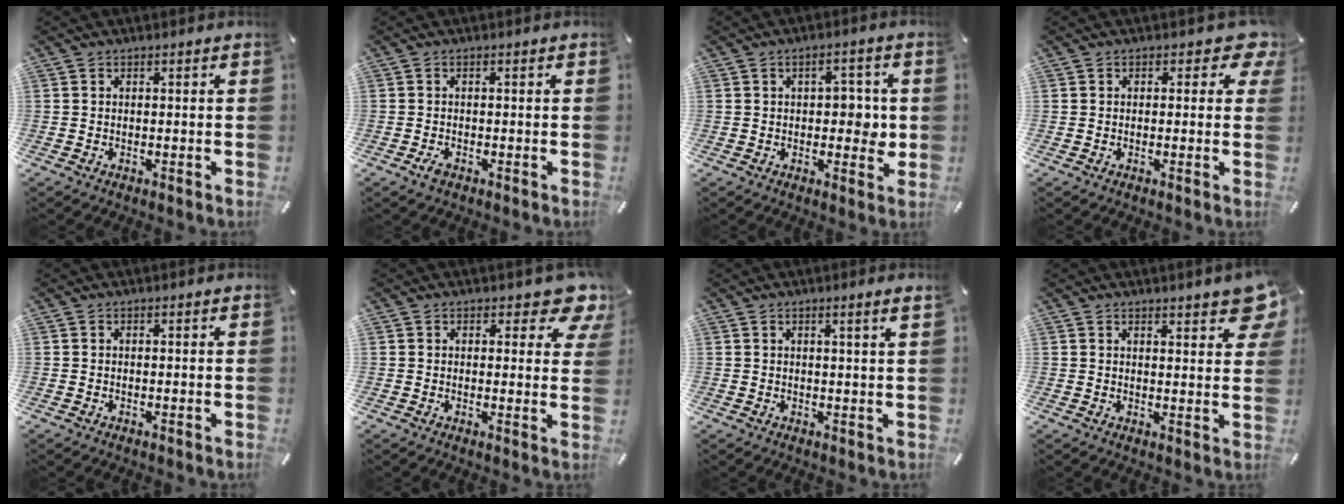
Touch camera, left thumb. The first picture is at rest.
{"total": 1.5, "force": [-0.7, 0.7, 1.2], "torque": [-0.030, -0.001, -0.016]}
{"total": 6.5, "force": [0.4, 3.8, 5.2], "torque": [-0.059, -0.003, -0.003]}
{"total": 4.4, "force": [1.6, 2.7, 3.1], "torque": [-0.025, -0.003, 0.021]}
{"total": 0.0}
{"total": 6.5, "force": [4.3, 3.1, 3.7], "torque": [-0.029, -0.029, 0.069]}
{"total": 2.4, "force": [1.3, -0.2, 2.1], "torque": [-0.039, -0.003, 0.021]}
{"total": 6.3, "force": [4.7, 1.9, 3.7], "torque": [-0.043, -0.031, 0.080]}